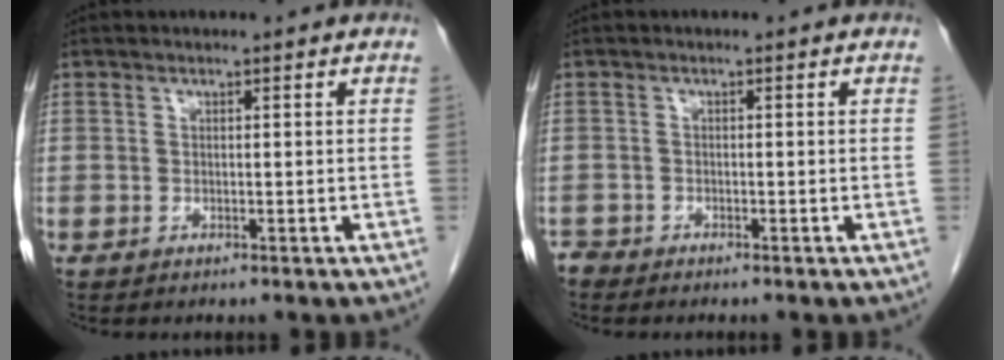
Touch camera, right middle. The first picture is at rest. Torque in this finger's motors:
{"motor_torque": [0.18, -0.08, -0.01, -0.01]}